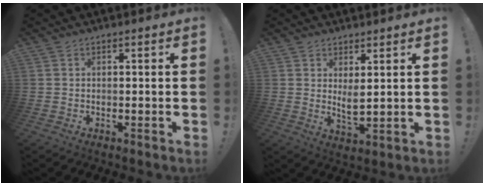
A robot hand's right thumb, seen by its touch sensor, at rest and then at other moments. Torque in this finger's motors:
{"motor_torque": [0.53, 0.39, 0.30, 0.36, 0.09]}